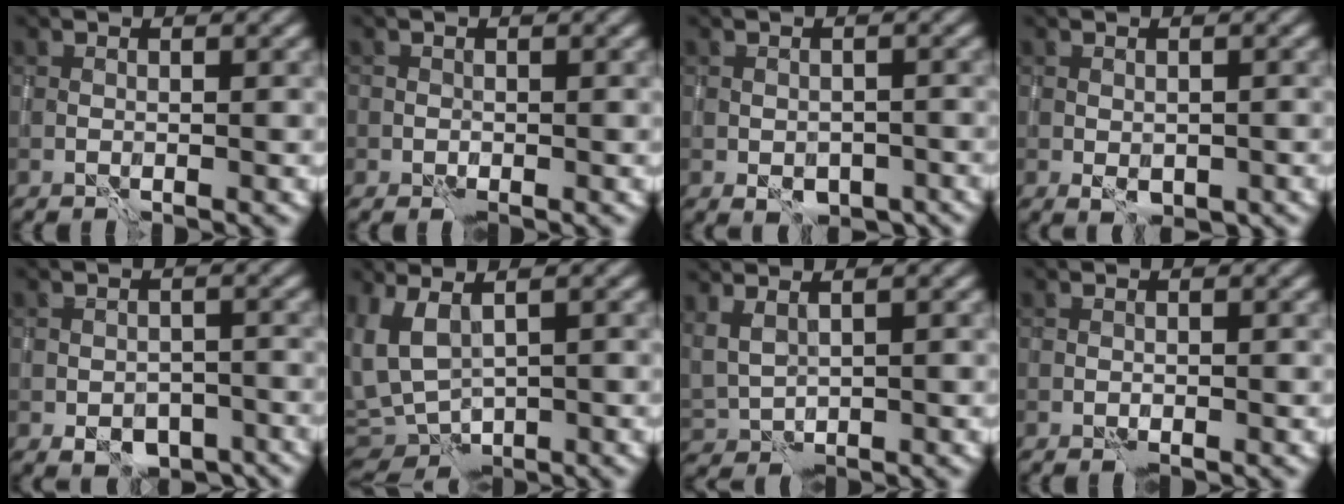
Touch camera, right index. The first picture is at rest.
{"total": 0.7, "force": [-0.4, 0.6, 0.0], "torque": [0.004, -0.001, -0.009]}
{"total": 3.3, "force": [-1.6, 2.3, 1.7], "torque": [-0.028, -0.008, -0.017]}
{"total": 2.1, "force": [-0.6, 1.5, 1.3], "torque": [-0.019, -0.007, -0.004]}
{"total": 4.8, "force": [-2.9, 3.1, 2.4], "torque": [-0.030, -0.011, -0.033]}
{"total": 4.6, "force": [-1.0, 2.5, 3.7], "torque": [-0.080, -0.010, -0.012]}
{"total": 2.6, "force": [1.8, 1.1, 1.5], "torque": [-0.034, 0.001, 0.048]}
{"total": 0.0}